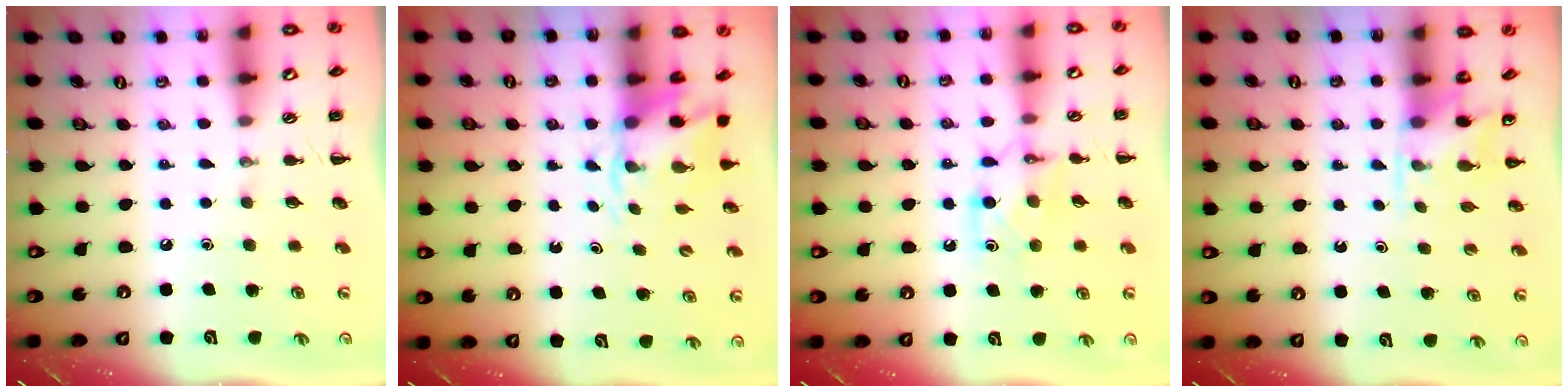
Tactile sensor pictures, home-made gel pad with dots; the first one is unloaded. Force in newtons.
{"total": 5.1, "press": 5.1, "slide": 0.5}
{"total": 6.5, "press": 6.4, "slide": 1.0}
{"total": 4.5, "press": 4.3, "slide": 1.3}